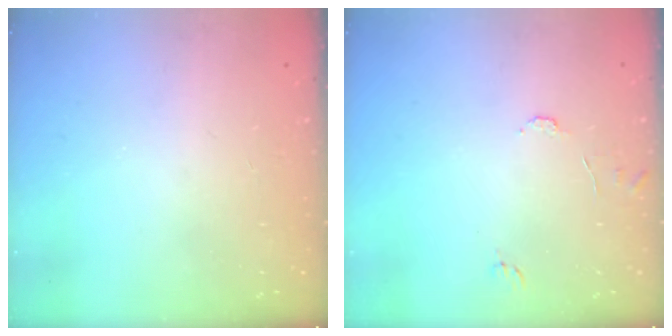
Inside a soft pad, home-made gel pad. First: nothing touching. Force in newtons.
{"total": 7.2, "press": 7.1, "slide": 0.7}